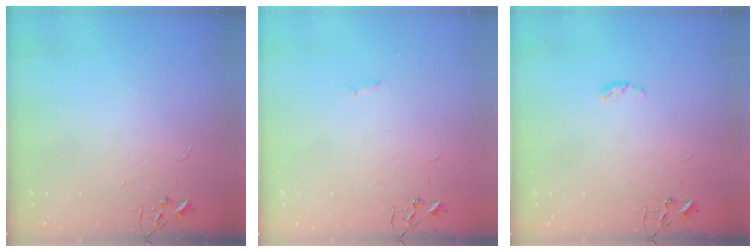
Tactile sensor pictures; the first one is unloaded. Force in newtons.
{"total": 1.3, "press": 1.3, "slide": 0.3}
{"total": 3.9, "press": 3.8, "slide": 0.6}